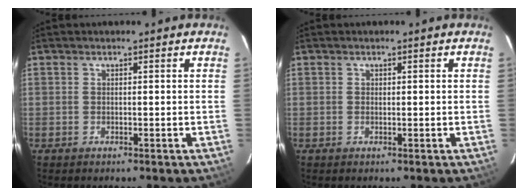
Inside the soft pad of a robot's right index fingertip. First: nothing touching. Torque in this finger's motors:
{"motor_torque": [-0.16, 0.17, -0.03, 0.00]}